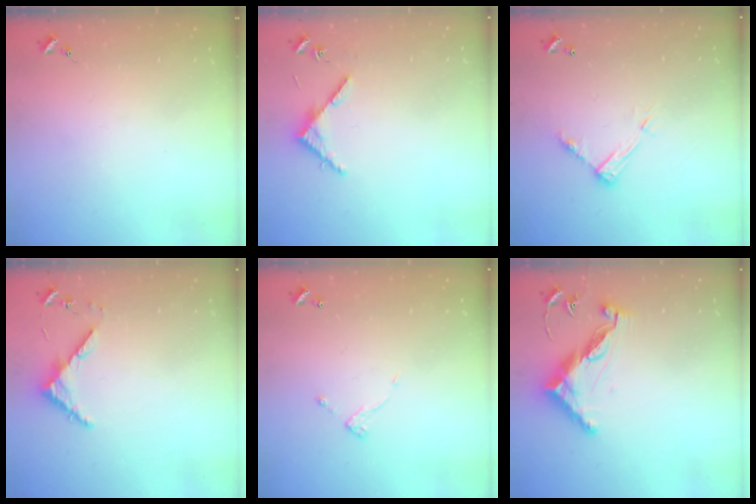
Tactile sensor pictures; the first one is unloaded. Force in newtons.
{"total": 4.2, "press": 4.2, "slide": 0.4}
{"total": 9.2, "press": 9.2, "slide": 0.1}
{"total": 4.6, "press": 4.6, "slide": 0.4}
{"total": 4.5, "press": 4.5, "slide": 0.5}
{"total": 11.6, "press": 11.6, "slide": 0.4}